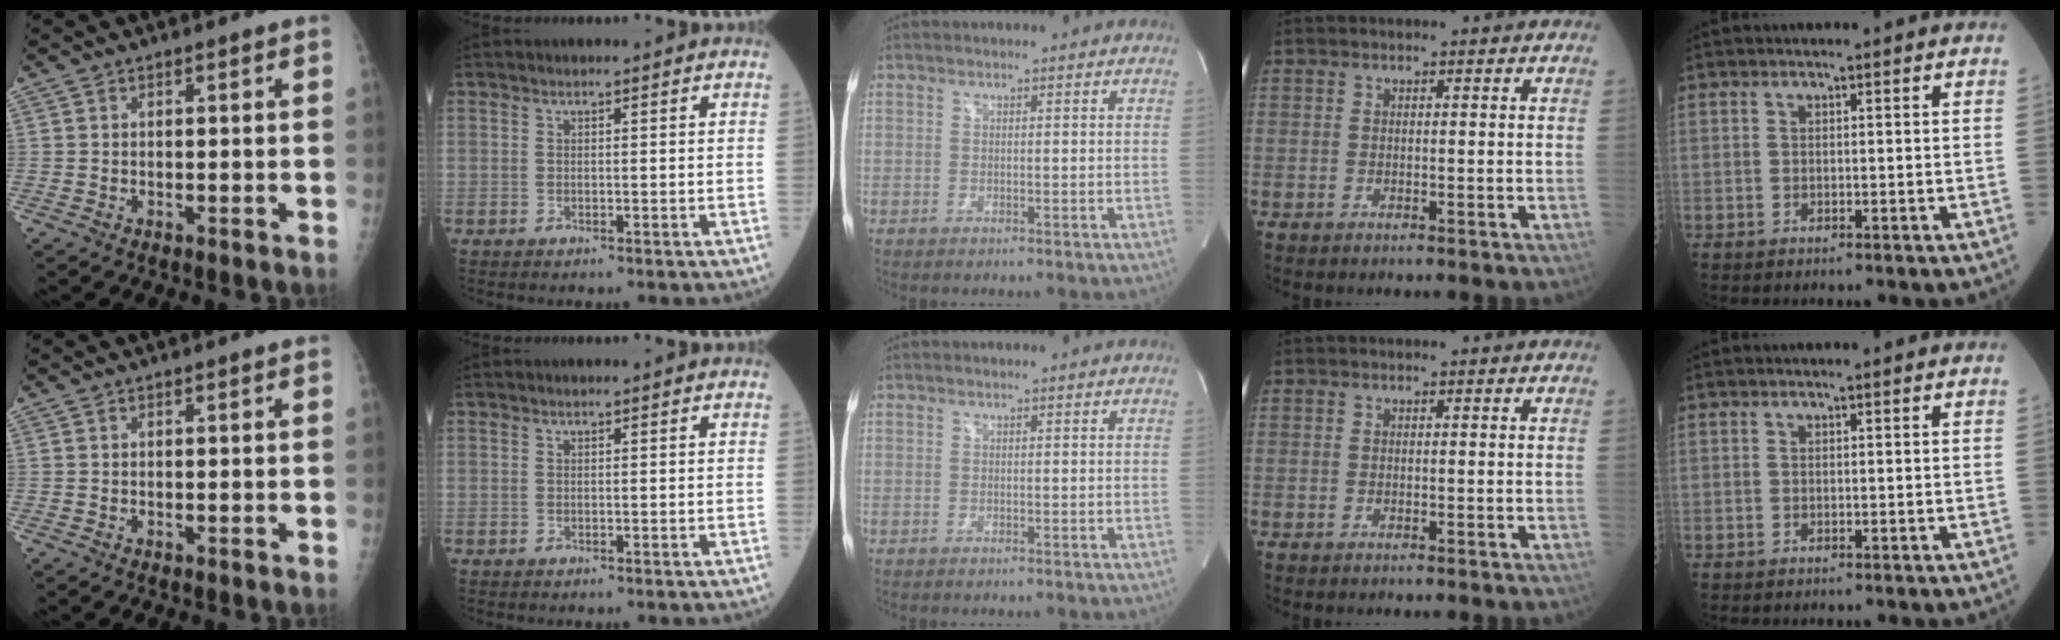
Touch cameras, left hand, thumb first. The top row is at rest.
{}